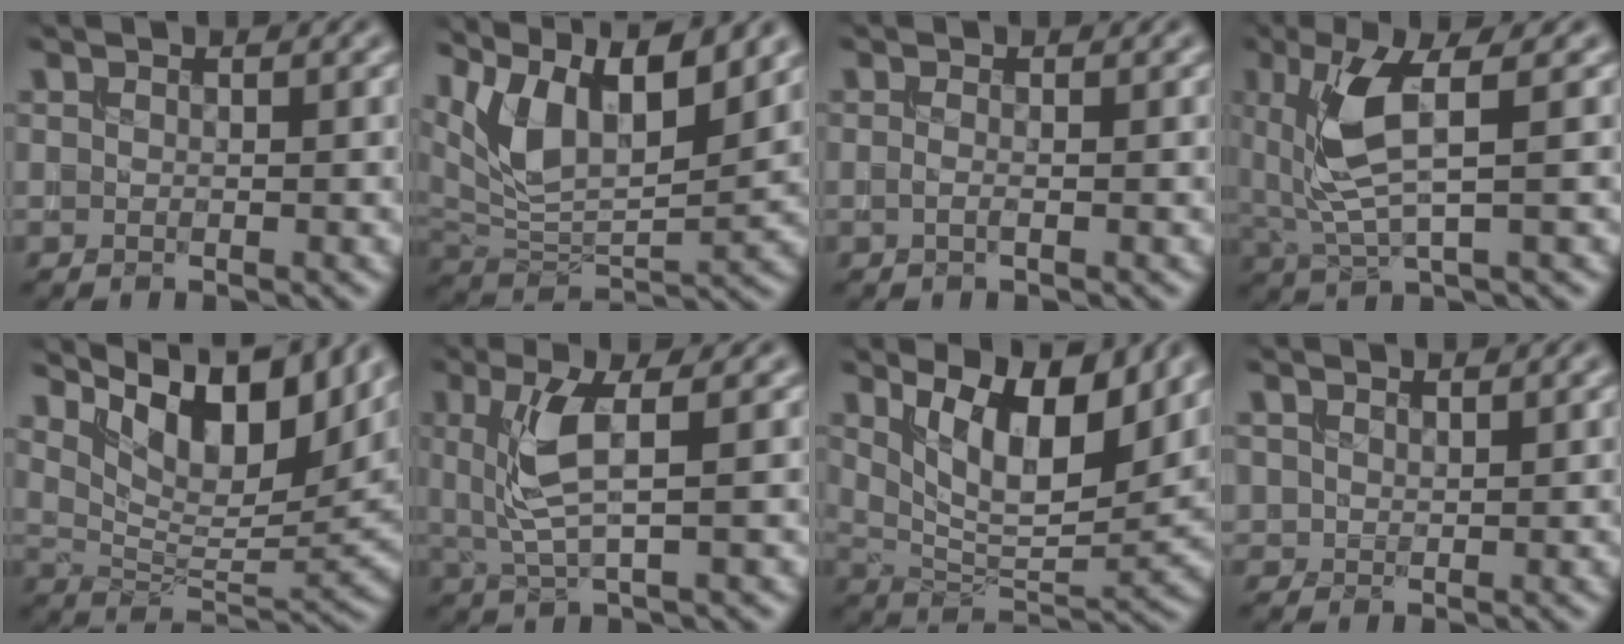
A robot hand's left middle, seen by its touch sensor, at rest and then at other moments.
{"total": 9.9, "force": [5.6, 3.8, 7.2], "torque": [-0.143, 0.002, 0.105]}
{"total": 0.7, "force": [-0.4, 0.1, 0.6], "torque": [-0.015, -0.005, -0.008]}
{"total": 5.4, "force": [1.2, 1.4, 5.0], "torque": [-0.118, -0.003, 0.030]}
{"total": 11.5, "force": [7.2, 4.7, 7.7], "torque": [-0.125, 0.005, 0.130]}
{"total": 4.1, "force": [0.9, 0.9, 3.9], "torque": [-0.090, -0.002, 0.023]}
{"total": 8.5, "force": [4.2, 3.5, 6.4], "torque": [-0.111, -0.008, 0.069]}
{"total": 0.9, "force": [0.8, 0.5, 0.1], "torque": [-0.004, -0.003, 0.017]}